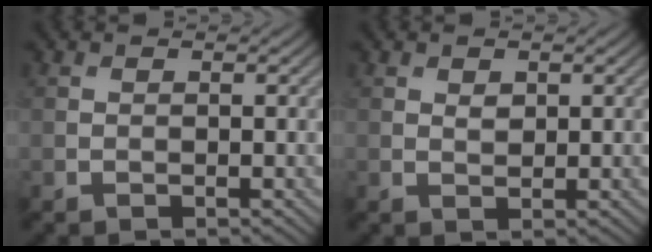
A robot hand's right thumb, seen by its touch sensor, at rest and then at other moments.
{"total": 1.1, "force": [0.6, 0.7, 0.7], "torque": [-0.013, -0.003, 0.013]}